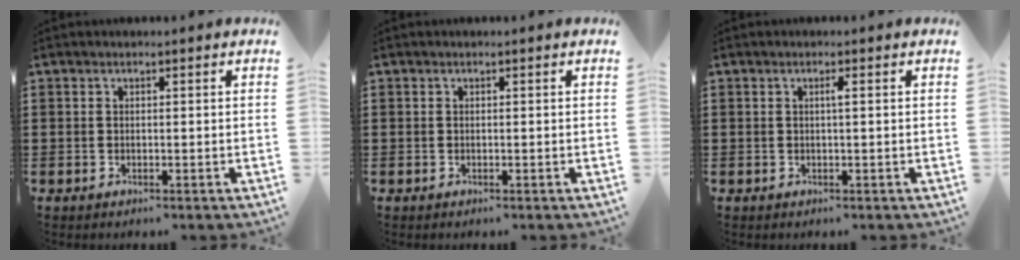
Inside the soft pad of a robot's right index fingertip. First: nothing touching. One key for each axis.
{"total": 0.0}
{"total": 0.9, "fx": 0.1, "fy": -0.1, "fz": 0.9, "tx": -0.016, "ty": -0.003, "tz": 0.001}